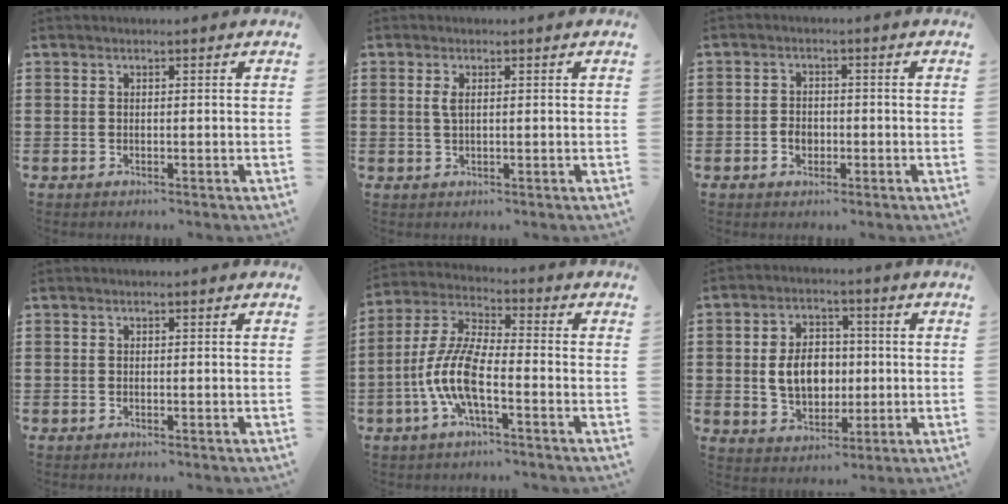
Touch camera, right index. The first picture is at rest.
{"total": 1.5, "force": [0.4, 0.5, 1.4], "torque": [-0.029, 0.003, 0.006]}
{"total": 2.3, "force": [-0.8, 1.6, 1.3], "torque": [-0.029, 0.000, -0.016]}
{"total": 0.0}
{"total": 9.0, "force": [-3.3, 2.7, 8.0], "torque": [-0.196, -0.014, -0.070]}
{"total": 7.5, "force": [-0.1, 5.5, 5.0], "torque": [-0.096, 0.008, -0.006]}